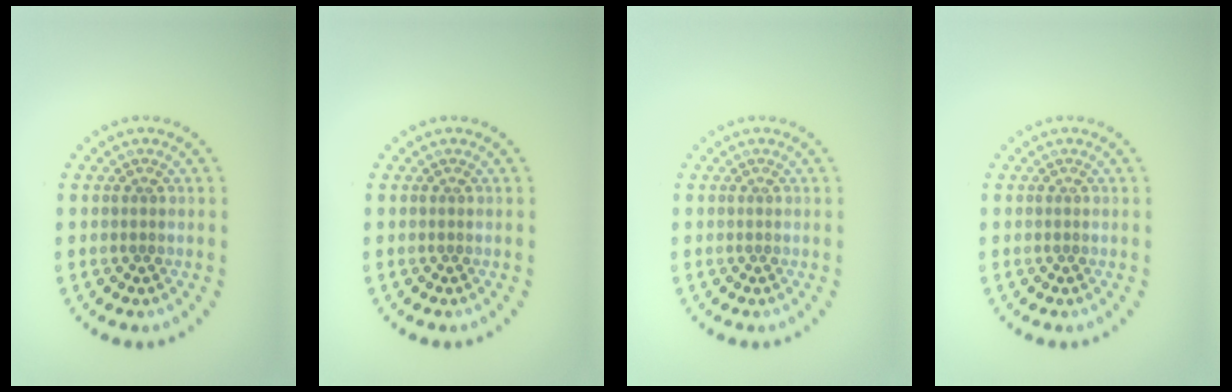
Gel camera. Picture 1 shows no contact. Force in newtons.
{"total": 0.0}
{"total": 0.0}
{"total": 0.0}